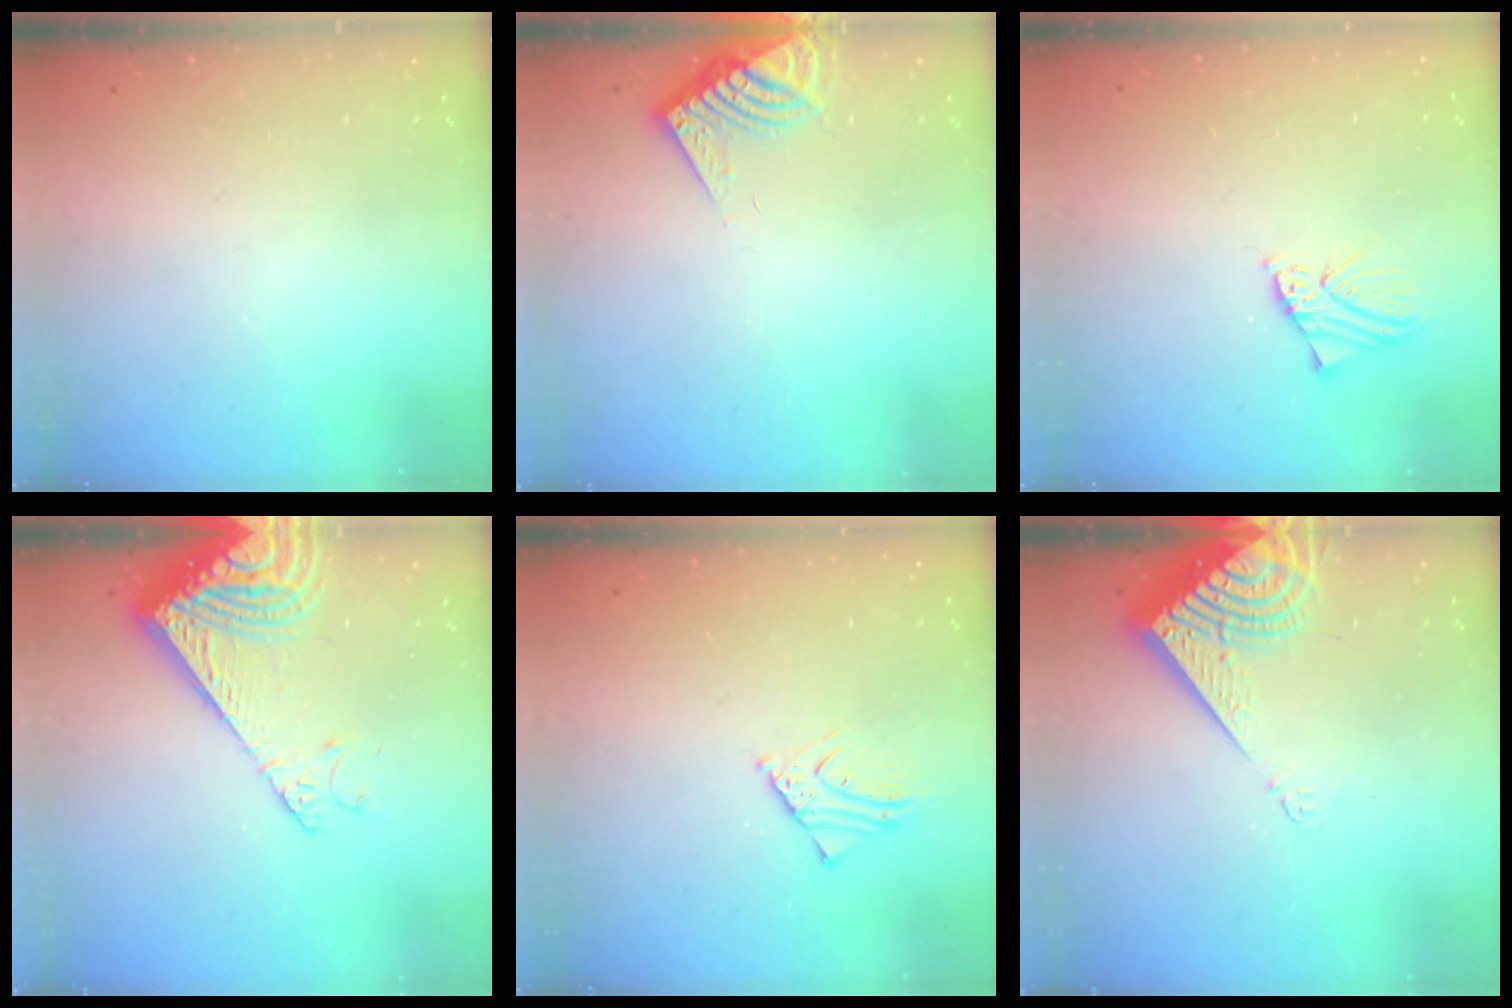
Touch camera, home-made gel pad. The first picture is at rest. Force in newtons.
{"total": 8.5, "press": 8.5, "slide": 0.7}
{"total": 2.7, "press": 2.7, "slide": 0.4}
{"total": 14.1, "press": 13.9, "slide": 2.2}
{"total": 2.8, "press": 2.8, "slide": 0.2}
{"total": 10.8, "press": 10.7, "slide": 1.4}